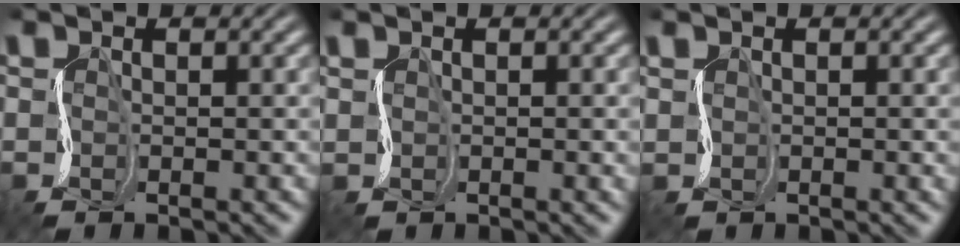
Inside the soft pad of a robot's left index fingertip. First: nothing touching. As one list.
[{"total": 0.7, "force": [0.7, 0.0, -0.2], "torque": [0.003, -0.001, 0.014]}, {"total": 0.9, "force": [0.7, -0.1, -0.5], "torque": [0.006, 0.000, 0.015]}]